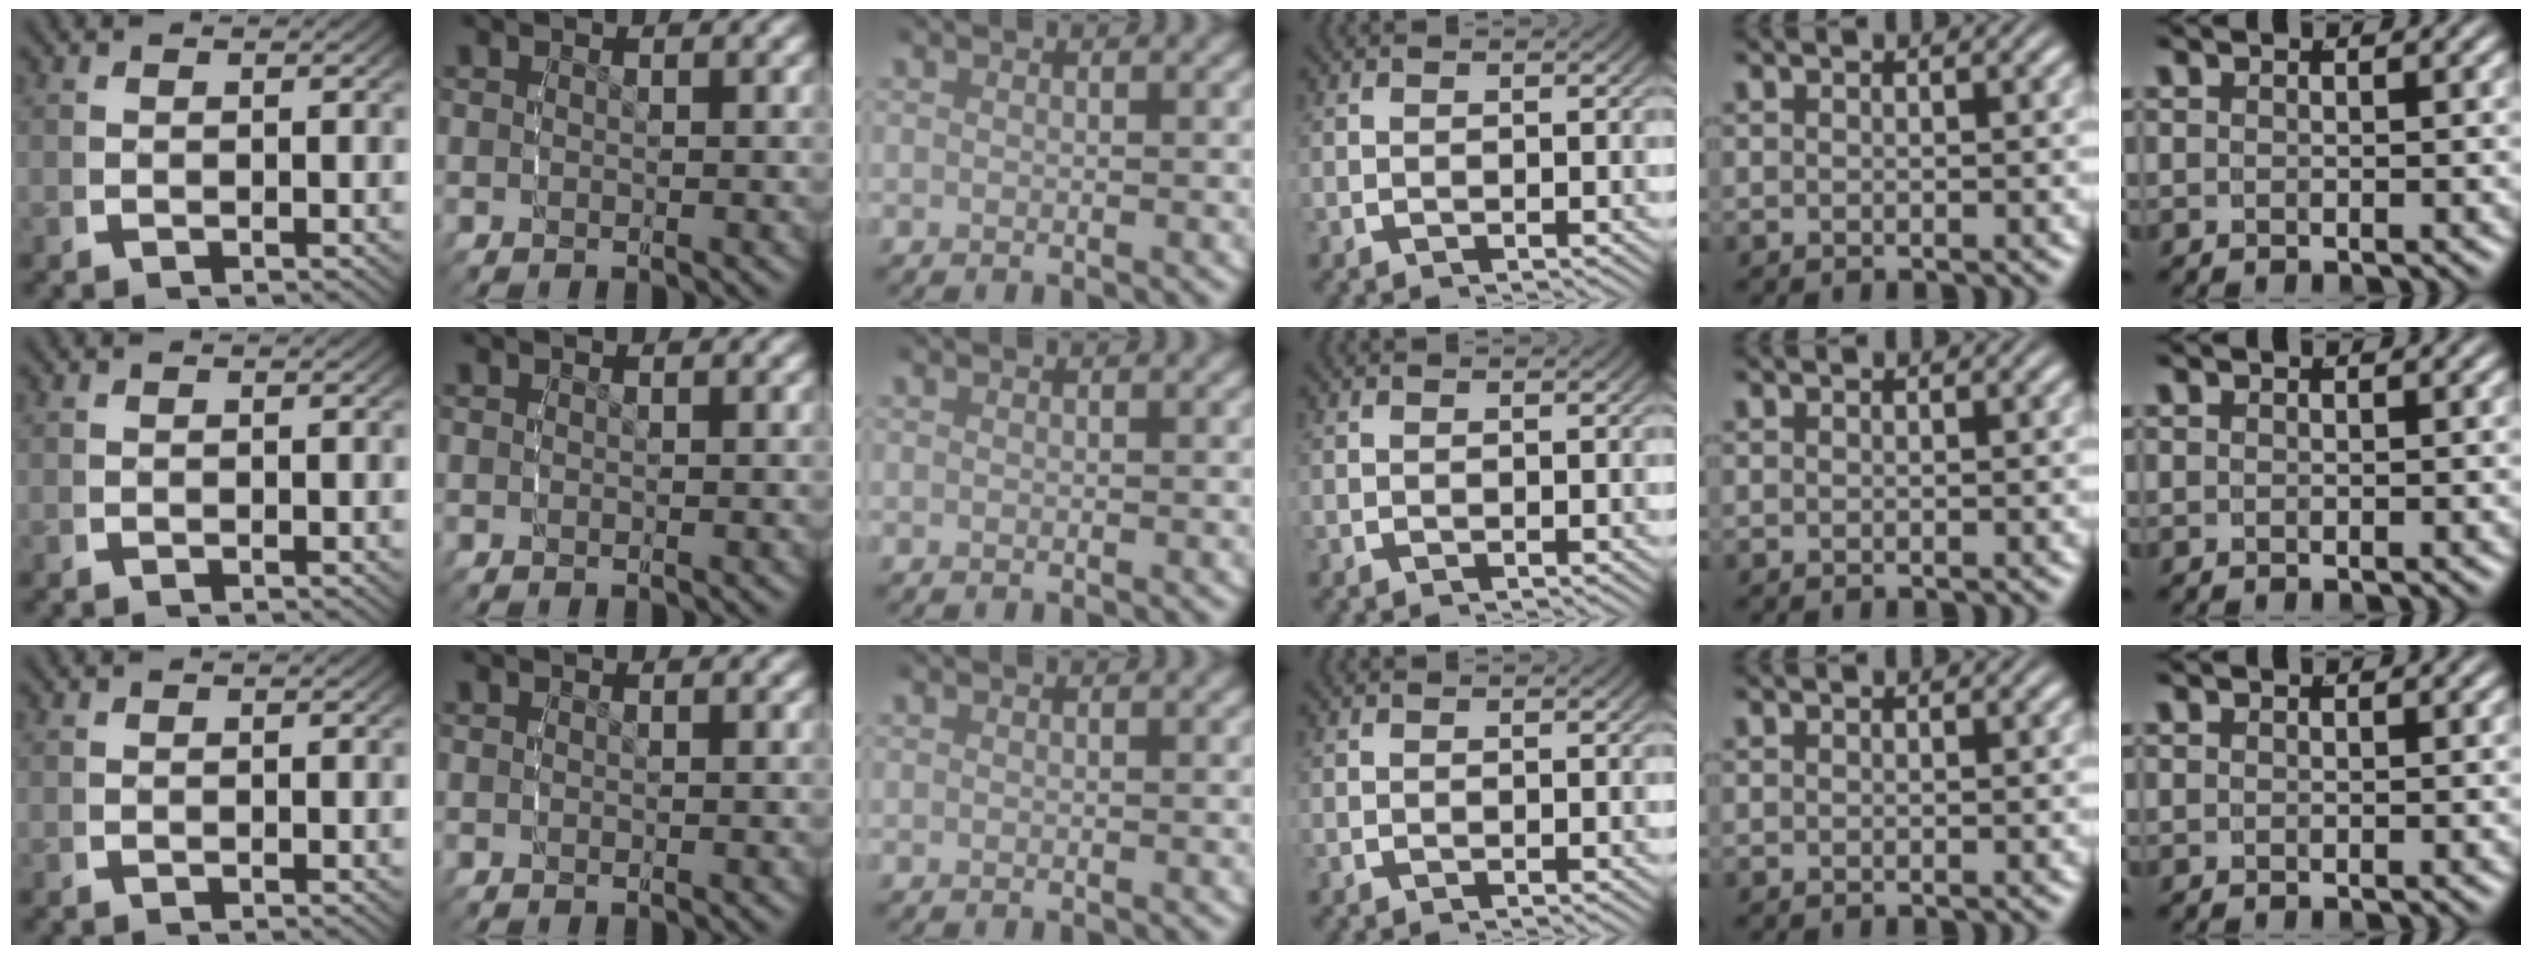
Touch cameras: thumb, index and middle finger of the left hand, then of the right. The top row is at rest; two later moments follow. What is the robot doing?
{"motion": "reach", "object": "router"}